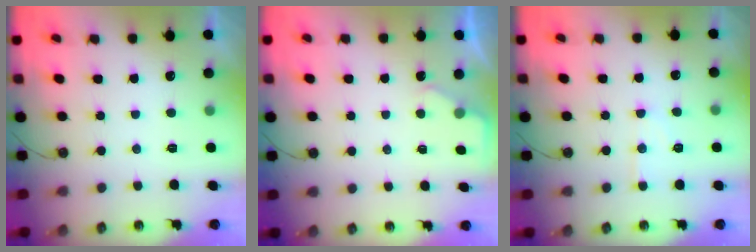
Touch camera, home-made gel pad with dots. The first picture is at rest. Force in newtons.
{"total": 1.9, "press": 1.9, "slide": 0.3}
{"total": 7.4, "press": 7.4, "slide": 0.6}